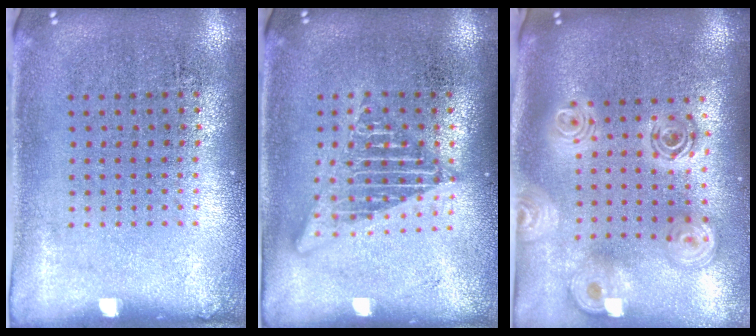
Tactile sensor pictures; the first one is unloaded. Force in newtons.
{"total": 2.6, "press": 2.6, "slide": 0.3}
{"total": 2.5, "press": 1.9, "slide": 1.7}